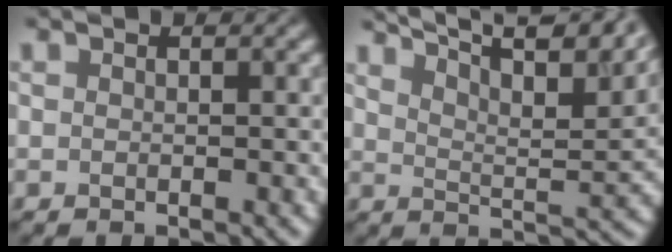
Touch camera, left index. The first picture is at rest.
{"total": 15.0, "force": [11.5, 4.4, 8.6], "torque": [-0.121, 0.032, 0.134]}